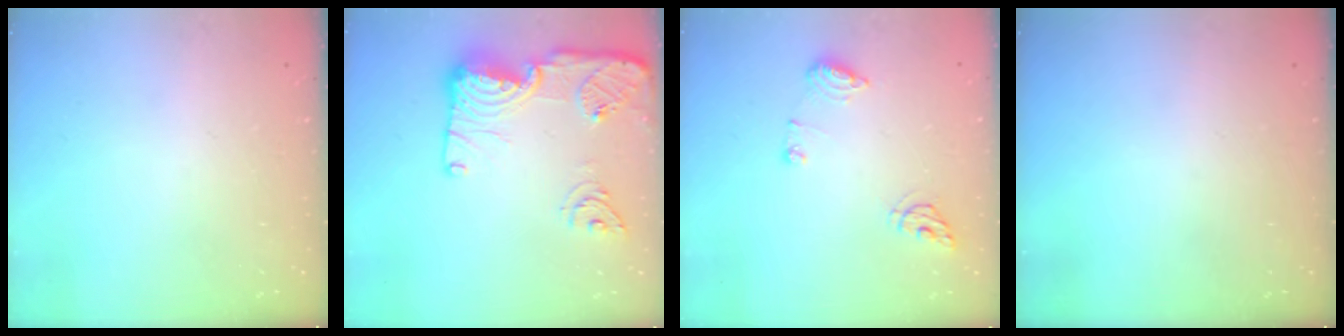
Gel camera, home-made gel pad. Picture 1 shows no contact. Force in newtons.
{"total": 18.5, "press": 18.4, "slide": 2.0}
{"total": 8.9, "press": 8.8, "slide": 1.1}
{"total": 0.0}